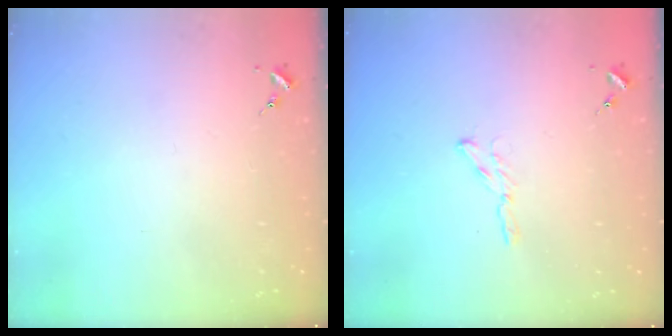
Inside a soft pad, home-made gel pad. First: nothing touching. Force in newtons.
{"total": 2.7, "press": 2.7, "slide": 0.2}